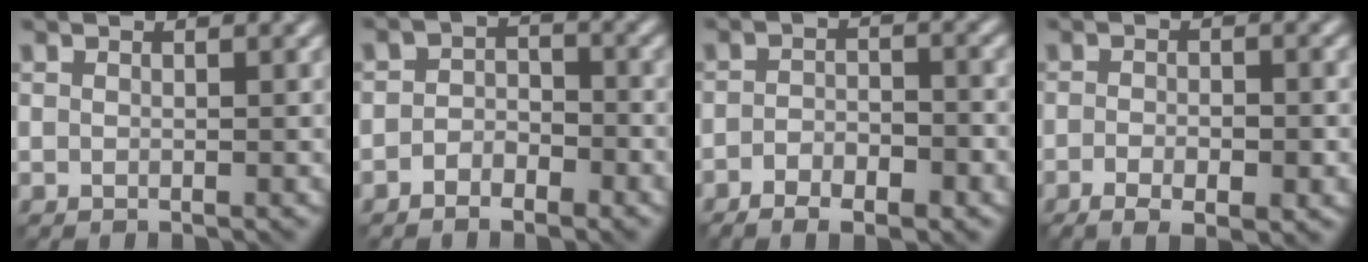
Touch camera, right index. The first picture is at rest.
{"total": 2.3, "force": [-1.5, 1.4, 1.0], "torque": [-0.016, 0.013, -0.033]}
{"total": 4.7, "force": [-2.9, 2.1, 3.2], "torque": [-0.051, 0.003, -0.046]}
{"total": 4.6, "force": [-1.8, 1.8, 3.8], "torque": [-0.063, 0.001, -0.017]}